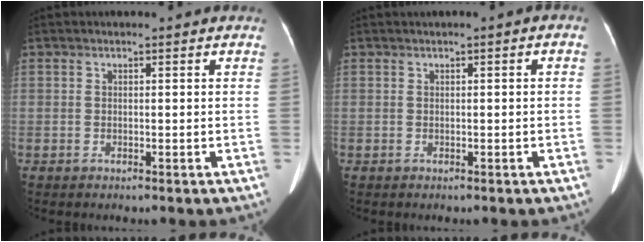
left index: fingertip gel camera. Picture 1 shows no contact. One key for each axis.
{"total": 0.7, "fx": 0.1, "fy": 0.2, "fz": 0.7, "tx": -0.009, "ty": 0.007, "tz": 0.003}